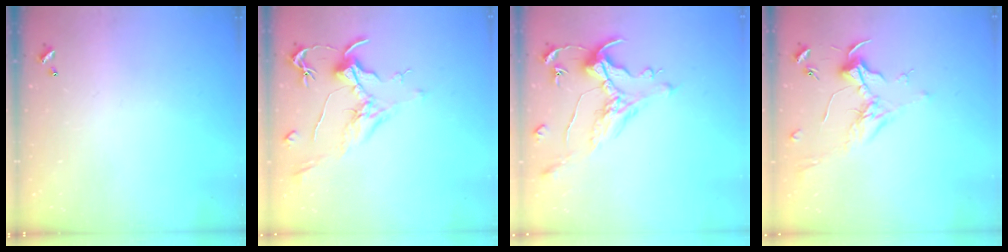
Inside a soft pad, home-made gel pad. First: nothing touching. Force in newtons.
{"total": 2.1, "press": 2.0, "slide": 0.8}
{"total": 0.9, "press": 0.2, "slide": 0.9}
{"total": 1.8, "press": 1.6, "slide": 0.7}